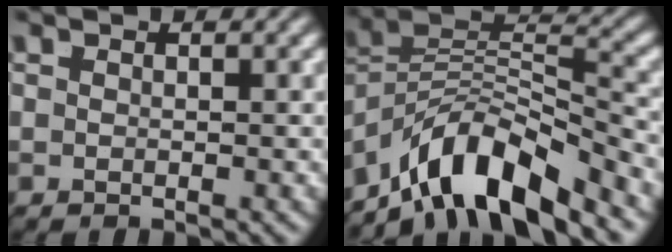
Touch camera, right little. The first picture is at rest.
{"total": 11.4, "force": [-4.6, 7.0, 7.6], "torque": [-0.121, -0.031, -0.065]}